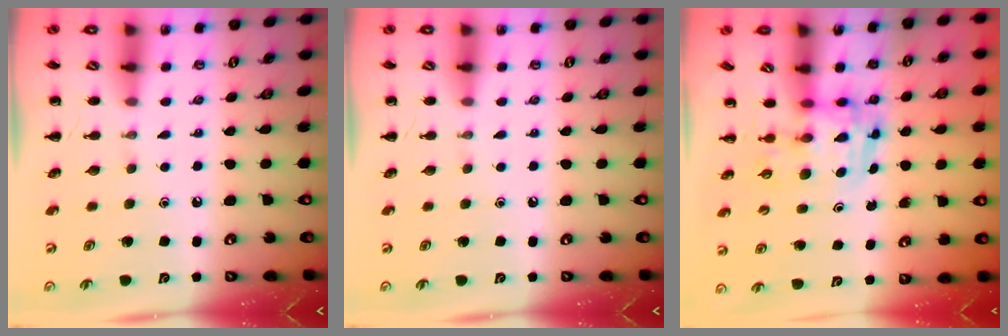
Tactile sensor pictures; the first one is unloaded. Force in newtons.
{"total": 0.0}
{"total": 3.7, "press": 3.6, "slide": 0.7}